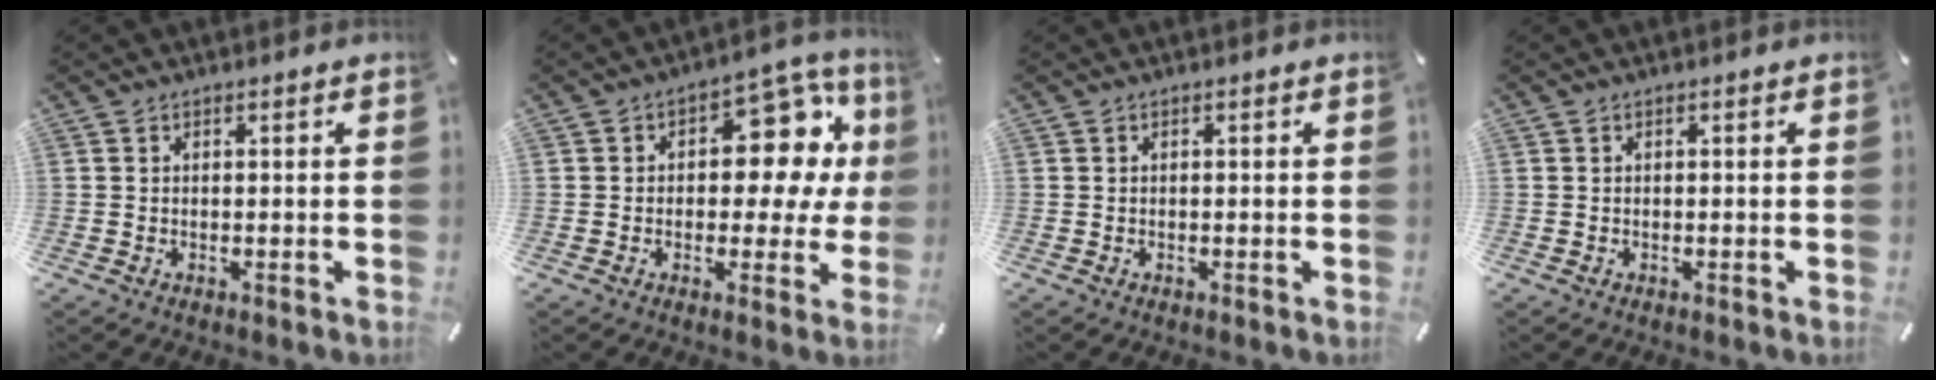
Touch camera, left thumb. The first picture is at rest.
{"total": 14.2, "force": [3.8, 8.9, 10.3], "torque": [-0.129, -0.029, 0.067]}
{"total": 0.0}
{"total": 0.0}